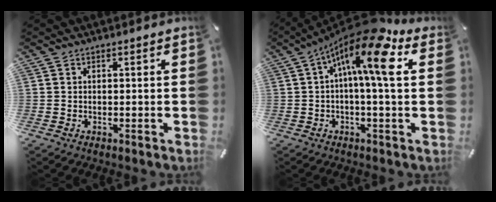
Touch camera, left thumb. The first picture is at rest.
{"total": 15.1, "force": [4.8, 3.6, 13.8], "torque": [-0.234, -0.030, 0.071]}